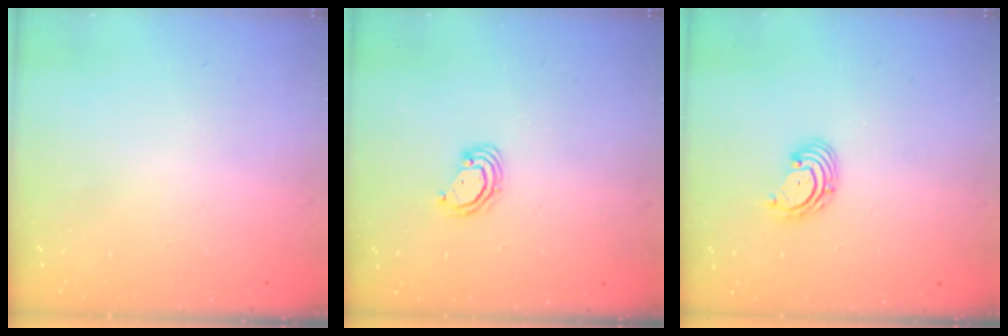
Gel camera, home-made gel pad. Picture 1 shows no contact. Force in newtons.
{"total": 4.4, "press": 4.4, "slide": 0.5}
{"total": 2.9, "press": 2.9, "slide": 0.3}